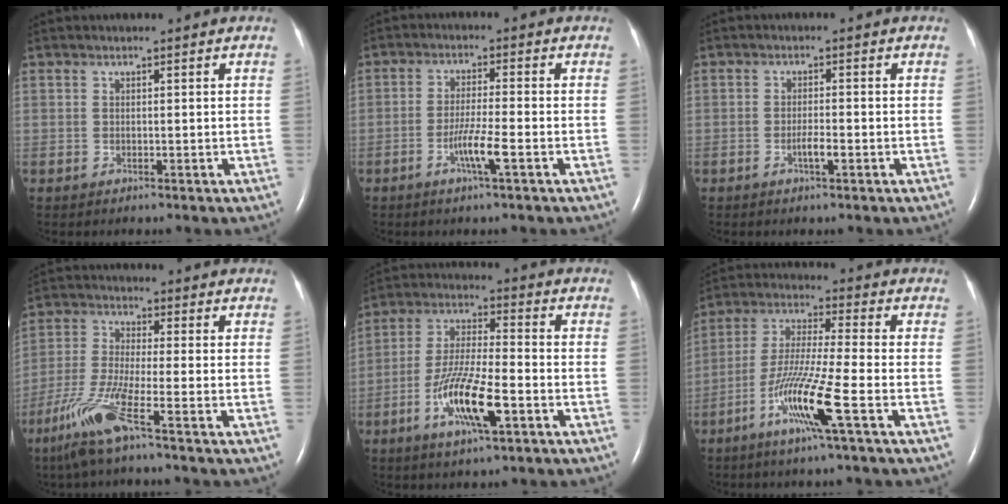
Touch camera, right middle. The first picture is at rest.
{"total": 4.7, "force": [-2.1, -0.4, 4.2], "torque": [-0.083, -0.007, -0.041]}
{"total": 2.1, "force": [-0.9, 0.1, 1.8], "torque": [-0.035, 0.001, -0.017]}
{"total": 8.6, "force": [-5.1, -0.6, 6.9], "torque": [-0.154, -0.023, -0.107]}
{"total": 11.4, "force": [-4.7, 1.8, 10.2], "torque": [-0.204, -0.008, -0.085]}
{"total": 11.2, "force": [-4.9, -1.1, 10.0], "torque": [-0.199, -0.013, -0.099]}